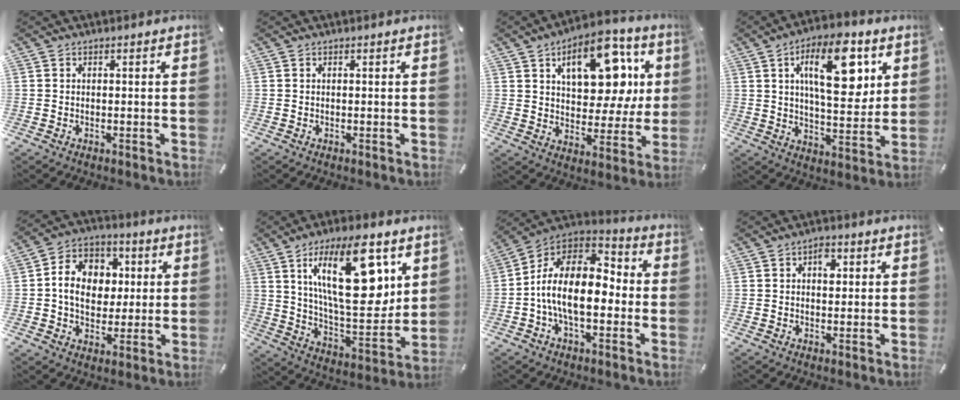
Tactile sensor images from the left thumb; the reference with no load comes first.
{"total": 0.0}
{"total": 18.4, "force": [7.1, 10.7, 13.3], "torque": [-0.182, -0.027, 0.117]}
{"total": 17.7, "force": [6.8, 8.0, 14.3], "torque": [-0.214, -0.018, 0.103]}
{"total": 11.7, "force": [0.7, 9.9, 6.2], "torque": [-0.106, 0.016, 0.018]}
{"total": 25.9, "force": [10.5, 11.1, 20.9], "torque": [-0.349, -0.049, 0.153]}
{"total": 17.3, "force": [-3.6, 9.6, 14.0], "torque": [-0.269, 0.016, -0.061]}
{"total": 3.9, "force": [0.9, 2.6, 2.7], "torque": [-0.018, -0.007, 0.005]}